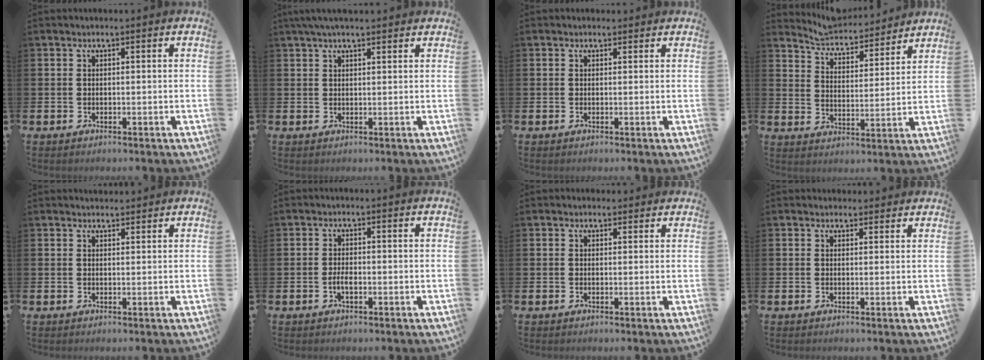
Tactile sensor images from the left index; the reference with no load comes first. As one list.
[{"total": 3.1, "force": [2.5, 0.6, 1.7], "torque": [-0.037, 0.002, 0.046]}, {"total": 0.7, "force": [0.5, 0.4, 0.1], "torque": [0.006, 0.003, 0.006]}, {"total": 6.1, "force": [6.0, 1.1, 0.6], "torque": [-0.044, -0.048, 0.104]}, {"total": 1.7, "force": [1.6, 0.5, 0.1], "torque": [0.006, -0.004, 0.028]}, {"total": 1.8, "force": [-0.5, 0.8, 1.5], "torque": [-0.029, 0.001, -0.010]}, {"total": 1.3, "force": [1.1, 0.6, 0.1], "torque": [0.005, 0.003, 0.018]}, {"total": 1.6, "force": [1.5, 0.6, 0.0], "torque": [0.006, -0.002, 0.026]}]